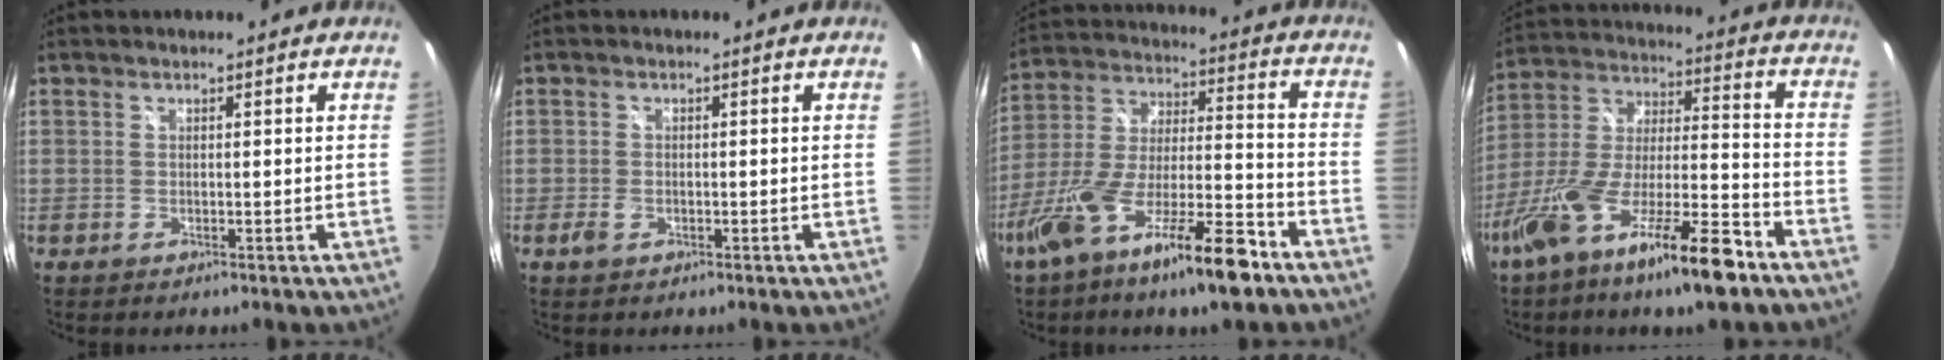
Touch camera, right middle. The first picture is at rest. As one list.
[{"total": 2.1, "force": [-0.9, 1.4, 1.2], "torque": [-0.025, -0.002, -0.016]}, {"total": 19.4, "force": [-12.3, 3.7, 14.5], "torque": [-0.266, -0.030, -0.218]}, {"total": 20.3, "force": [-12.7, 3.7, 15.4], "torque": [-0.281, -0.029, -0.228]}]